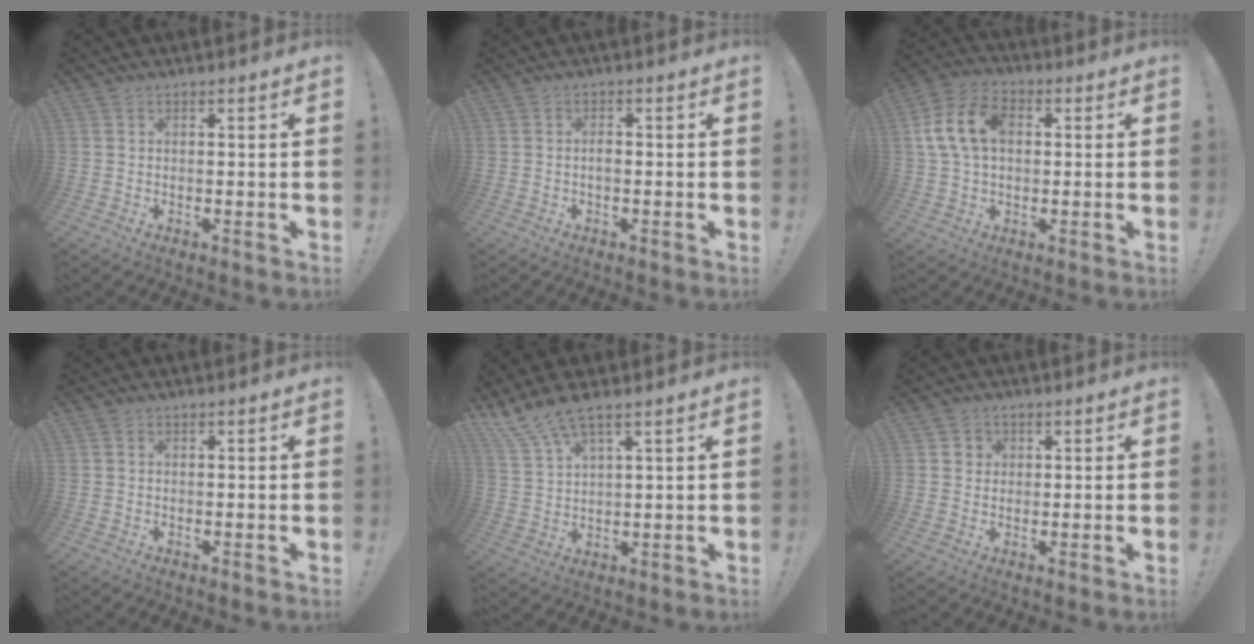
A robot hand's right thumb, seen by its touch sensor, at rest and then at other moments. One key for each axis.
{"total": 1.5, "fx": -0.5, "fy": 0.8, "fz": 1.2, "tx": -0.022, "ty": 0.005, "tz": -0.010}
{"total": 13.2, "fx": 2.3, "fy": 8.9, "fz": 9.5, "tx": -0.187, "ty": 0.010, "tz": 0.044}
{"total": 0.0}
{"total": 7.7, "fx": 6.1, "fy": 1.2, "fz": 4.4, "tx": -0.103, "ty": -0.028, "tz": 0.118}
{"total": 3.0, "fx": 0.6, "fy": 2.9, "fz": 0.7, "tx": -0.004, "ty": -0.001, "tz": 0.010}